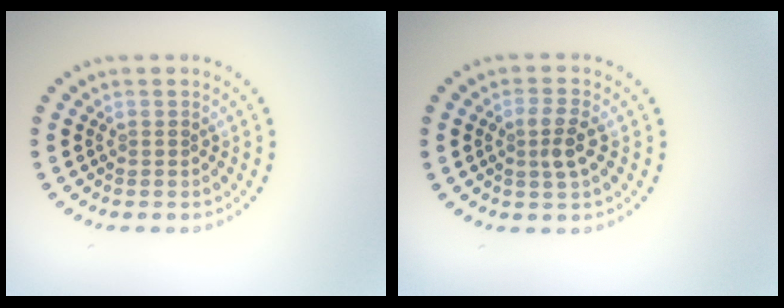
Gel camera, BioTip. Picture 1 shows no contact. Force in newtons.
{"total": 2.2, "press": 2.1, "slide": 0.7}